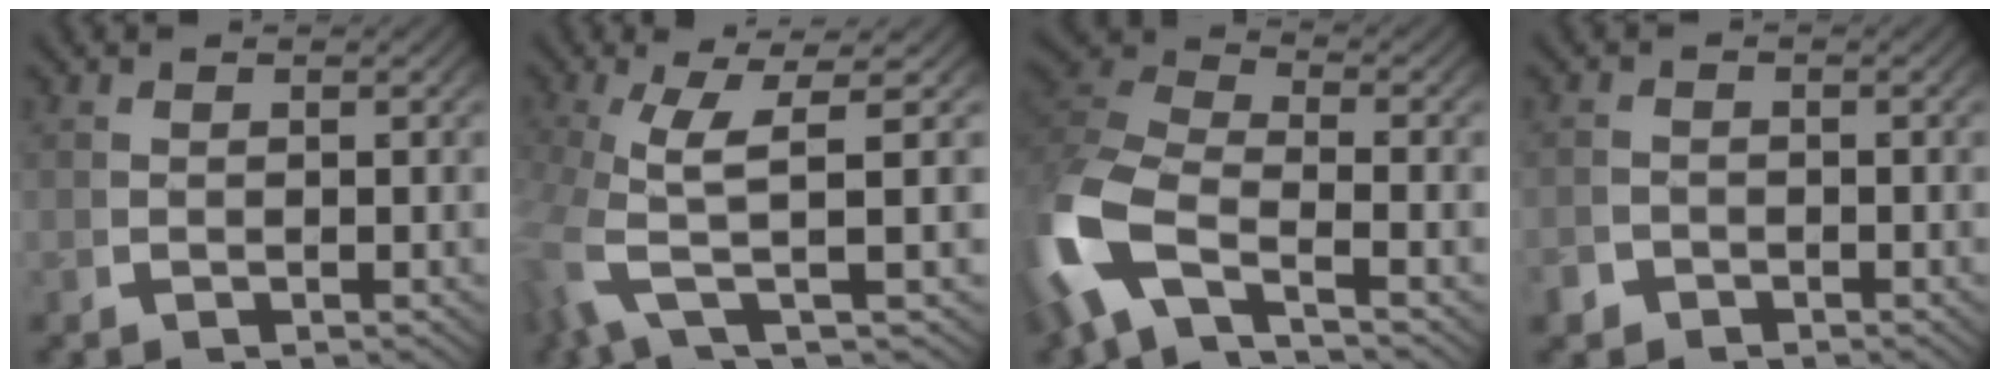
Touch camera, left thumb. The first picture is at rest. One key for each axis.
{"total": 7.1, "fx": 1.6, "fy": 1.8, "fz": 6.7, "tx": -0.144, "ty": -0.002, "tz": 0.026}
{"total": 10.9, "fx": -1.9, "fy": 7.8, "fz": 7.4, "tx": -0.203, "ty": -0.025, "tz": -0.028}
{"total": 2.0, "fx": -1.6, "fy": 1.2, "fz": 0.1, "tx": -0.005, "ty": -0.010, "tz": -0.027}